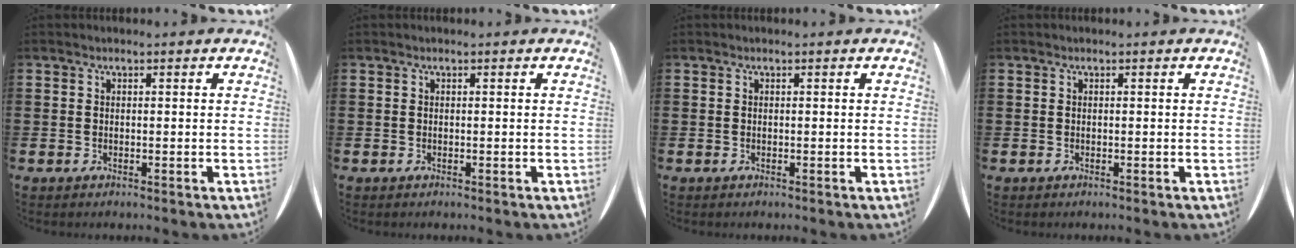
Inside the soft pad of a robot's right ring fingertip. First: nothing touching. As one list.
[{"total": 0.0}, {"total": 0.0}, {"total": 0.0}]